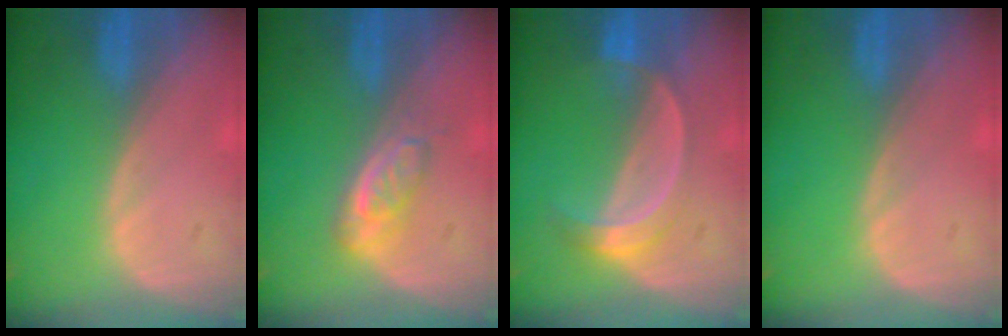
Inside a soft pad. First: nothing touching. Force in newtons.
{"total": 3.8, "press": 3.8, "slide": 0.6}
{"total": 5.2, "press": 4.7, "slide": 2.2}
{"total": 0.0}